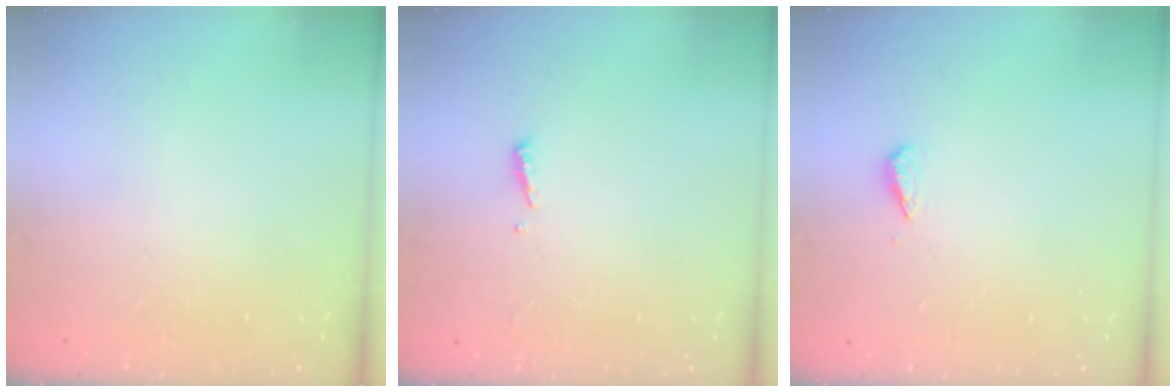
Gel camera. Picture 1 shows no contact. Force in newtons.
{"total": 3.7, "press": 3.6, "slide": 0.5}
{"total": 2.7, "press": 2.7, "slide": 0.6}